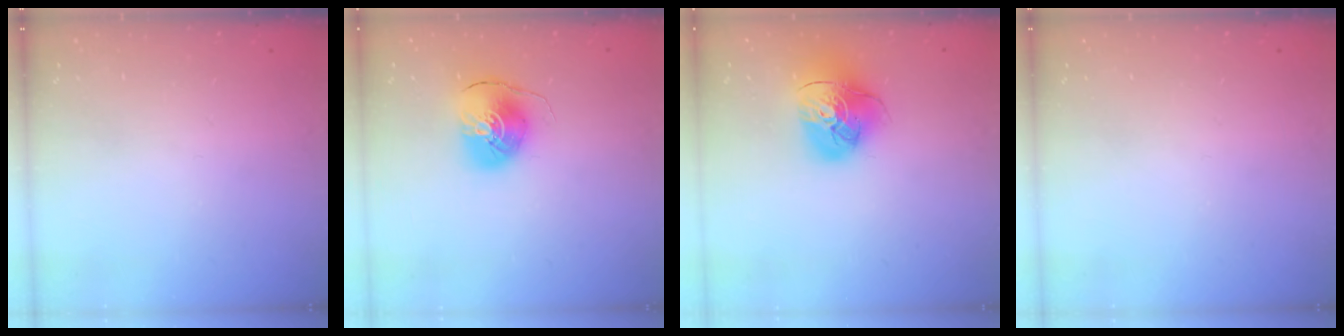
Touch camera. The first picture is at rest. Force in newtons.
{"total": 9.1, "press": 9.0, "slide": 0.9}
{"total": 16.4, "press": 16.3, "slide": 1.9}
{"total": 0.0}